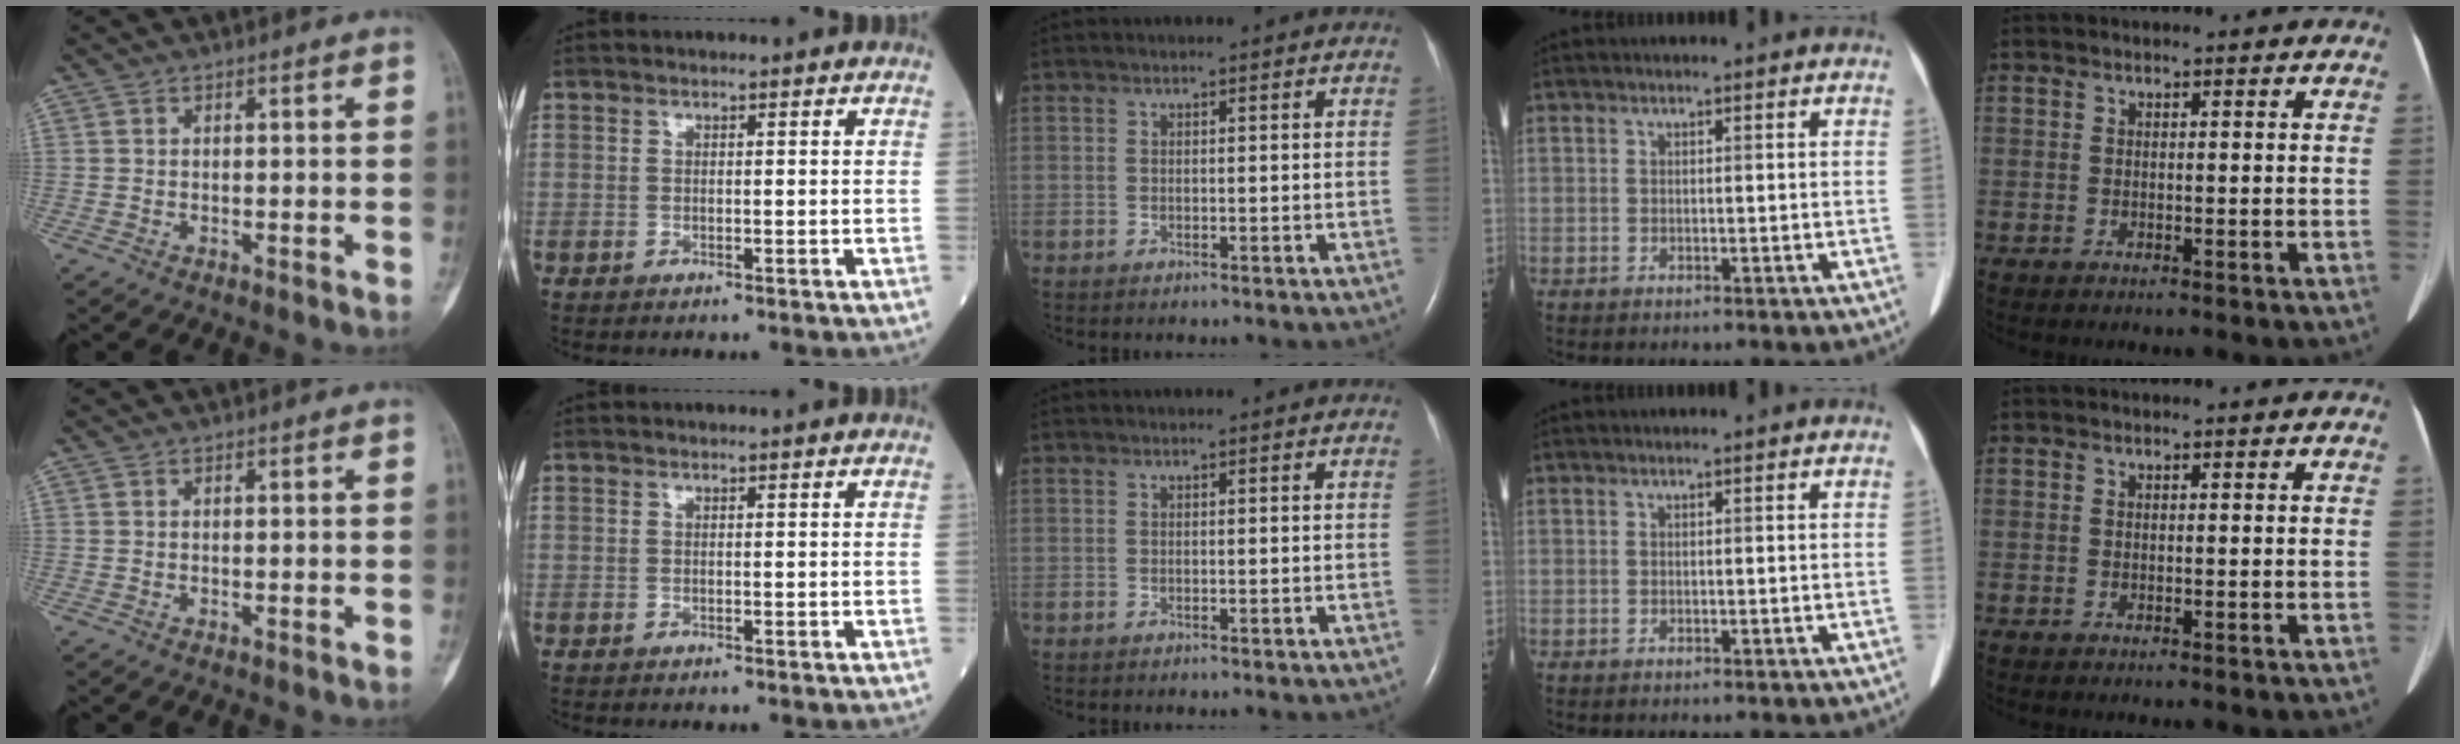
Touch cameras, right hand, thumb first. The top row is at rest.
{}